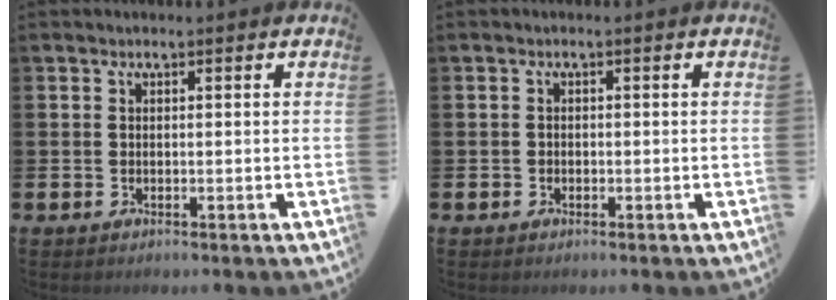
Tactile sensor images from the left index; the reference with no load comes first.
{"total": 0.7, "force": [-0.4, 0.6, 0.2], "torque": [-0.007, 0.005, -0.009]}